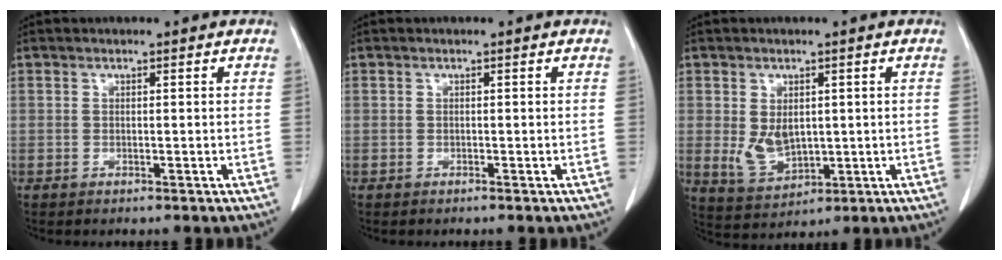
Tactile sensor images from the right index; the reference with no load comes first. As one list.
[{"total": 0.0}, {"total": 5.6, "force": [0.4, 3.5, 4.3], "torque": [-0.086, -0.006, 0.024]}]